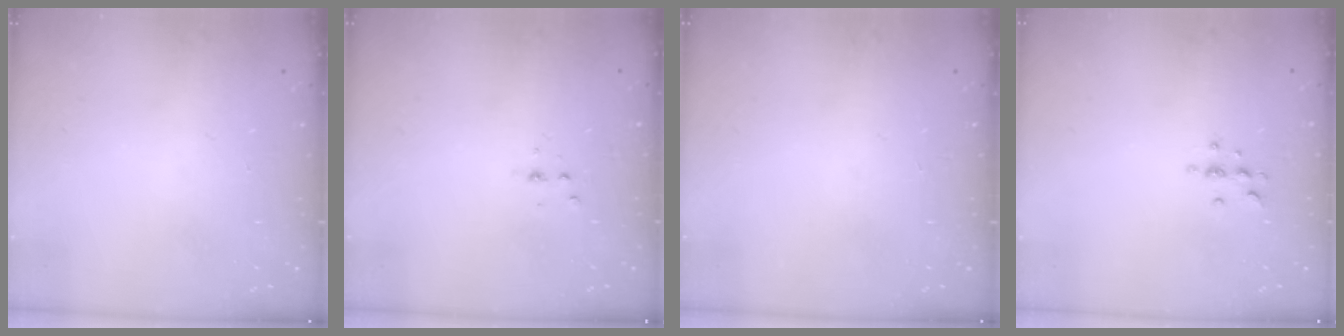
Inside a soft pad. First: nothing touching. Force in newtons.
{"total": 2.3, "press": 2.3, "slide": 0.3}
{"total": 0.0}
{"total": 4.8, "press": 4.7, "slide": 0.6}